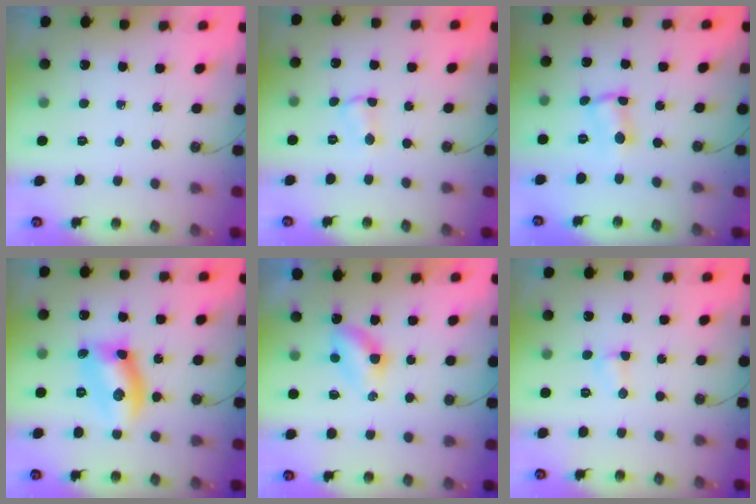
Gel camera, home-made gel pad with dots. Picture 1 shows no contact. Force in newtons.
{"total": 2.8, "press": 2.8, "slide": 0.4}
{"total": 2.9, "press": 1.4, "slide": 2.5}
{"total": 10.8, "press": 10.8, "slide": 0.6}
{"total": 3.8, "press": 3.7, "slide": 0.5}
{"total": 2.5, "press": 2.5, "slide": 0.5}